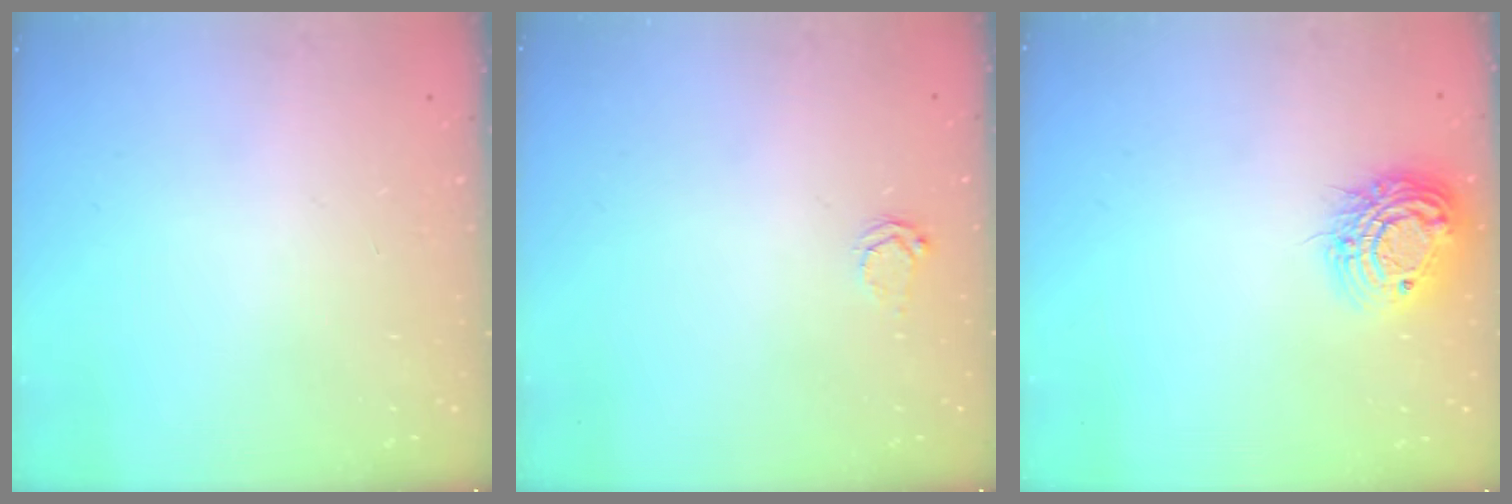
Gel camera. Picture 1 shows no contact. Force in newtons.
{"total": 3.7, "press": 3.7, "slide": 0.5}
{"total": 13.2, "press": 13.2, "slide": 1.1}